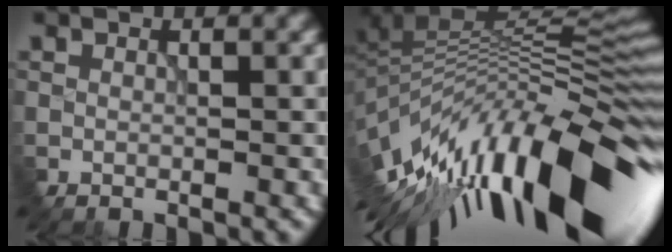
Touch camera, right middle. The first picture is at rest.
{"total": 14.9, "force": [-3.9, 5.3, 13.3], "torque": [-0.207, 0.014, -0.065]}